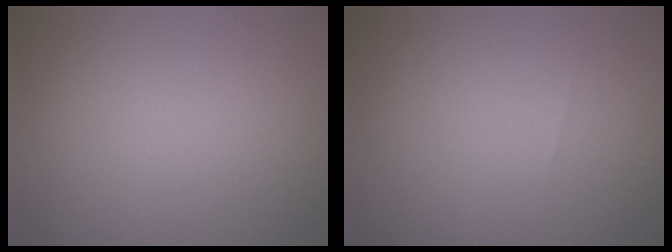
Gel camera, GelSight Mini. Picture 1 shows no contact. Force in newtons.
{"total": 0.0}